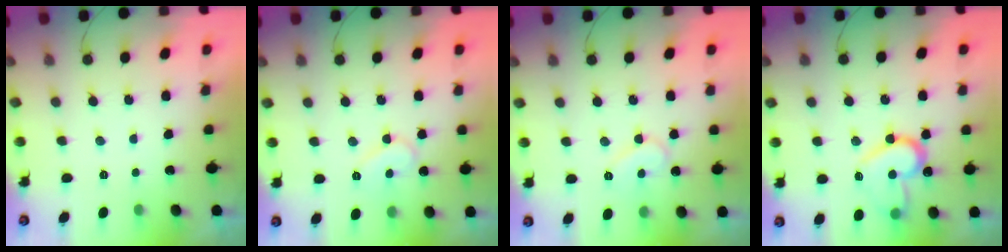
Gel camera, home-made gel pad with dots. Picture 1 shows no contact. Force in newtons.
{"total": 7.9, "press": 7.9, "slide": 0.4}
{"total": 7.9, "press": 7.9, "slide": 0.4}
{"total": 16.8, "press": 16.8, "slide": 1.3}